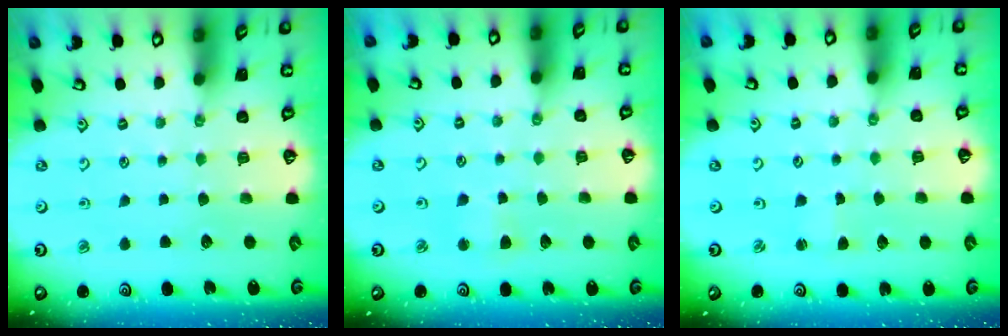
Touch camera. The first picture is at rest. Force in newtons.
{"total": 2.9, "press": 2.9, "slide": 0.3}
{"total": 1.4, "press": 1.4, "slide": 0.3}